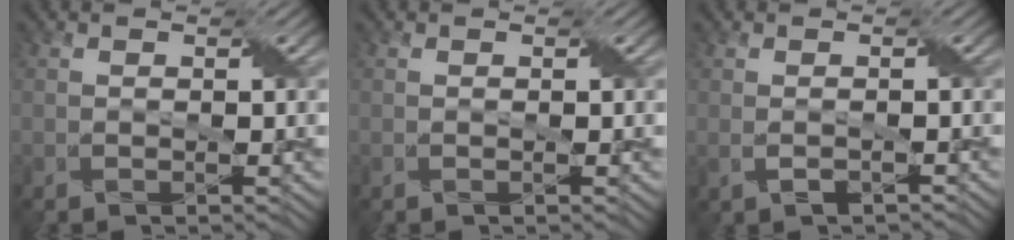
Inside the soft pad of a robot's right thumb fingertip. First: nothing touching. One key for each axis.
{"total": 0.0}
{"total": 0.6, "fx": -0.2, "fy": 0.2, "fz": 0.5, "tx": -0.011, "ty": -0.001, "tz": -0.001}